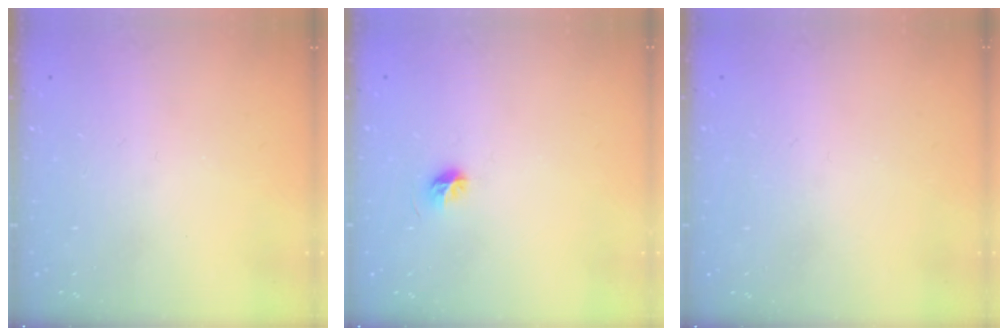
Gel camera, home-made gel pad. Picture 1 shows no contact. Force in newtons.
{"total": 5.3, "press": 5.2, "slide": 1.0}
{"total": 0.8, "press": 0.8, "slide": 0.0}